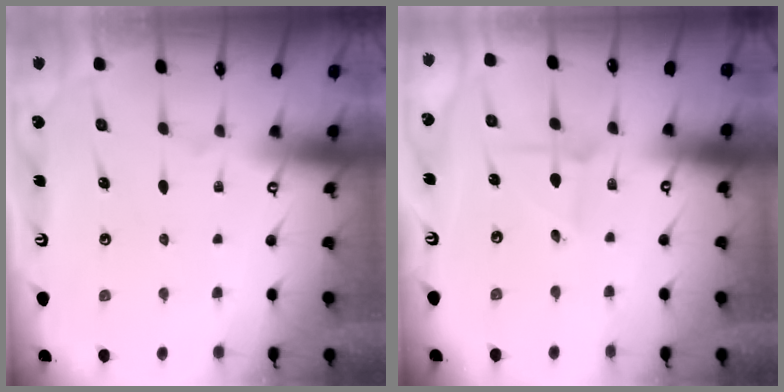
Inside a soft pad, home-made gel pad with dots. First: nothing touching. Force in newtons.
{"total": 2.0, "press": 2.0, "slide": 0.3}